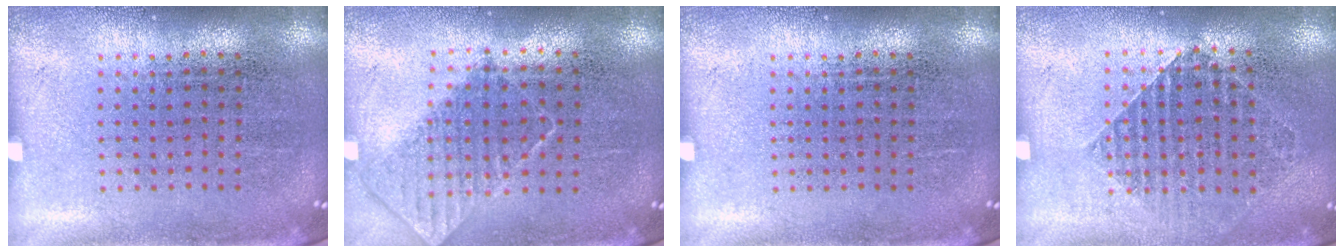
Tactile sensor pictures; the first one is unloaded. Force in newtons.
{"total": 0.8, "press": 0.7, "slide": 0.2}
{"total": 0.0}
{"total": 1.2, "press": 1.2, "slide": 0.4}